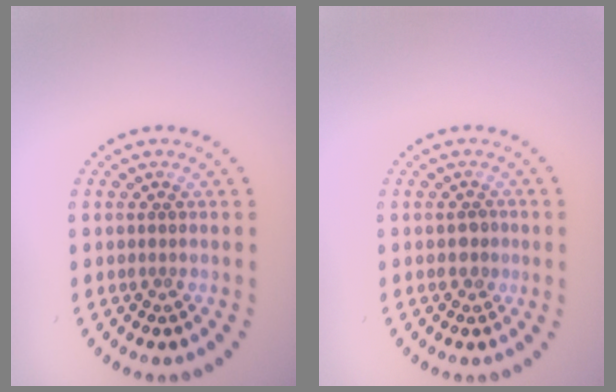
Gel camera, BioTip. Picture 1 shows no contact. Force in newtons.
{"total": 1.3, "press": 1.2, "slide": 0.5}